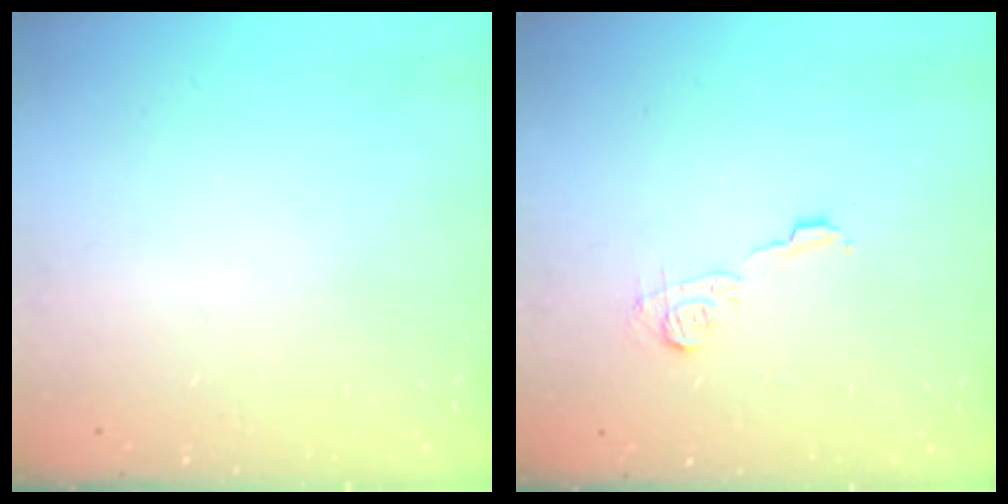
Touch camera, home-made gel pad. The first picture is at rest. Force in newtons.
{"total": 7.3, "press": 7.2, "slide": 0.4}